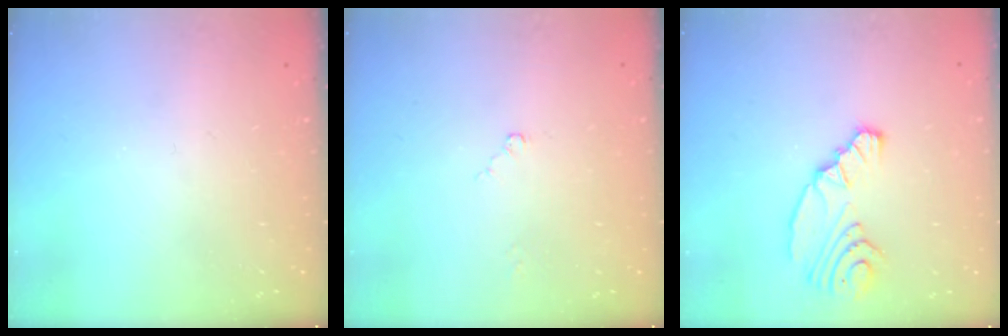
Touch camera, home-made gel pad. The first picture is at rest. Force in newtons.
{"total": 2.0, "press": 2.0, "slide": 0.3}
{"total": 11.5, "press": 10.7, "slide": 4.2}